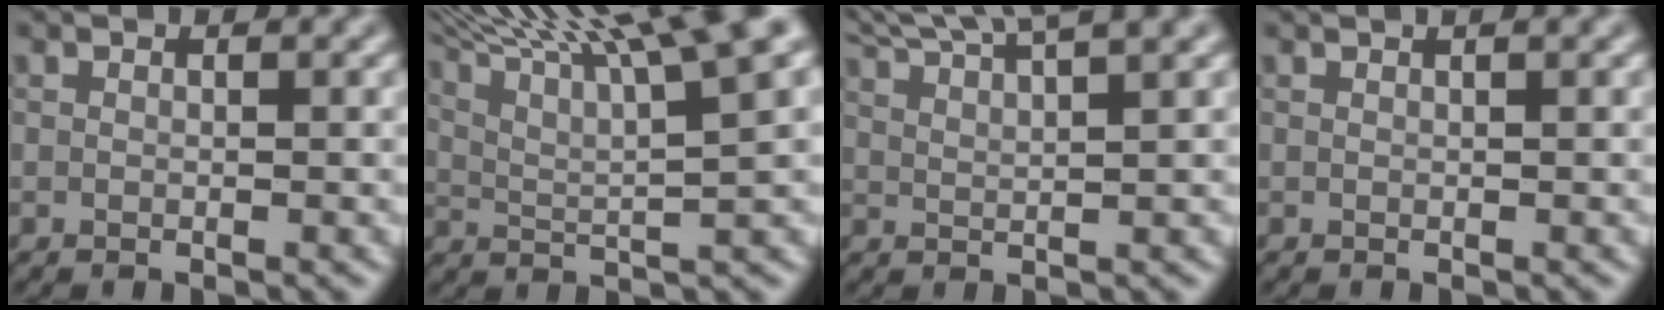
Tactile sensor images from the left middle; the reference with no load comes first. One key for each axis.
{"total": 12.5, "fx": 8.9, "fy": 2.3, "fz": 8.5, "tx": -0.127, "ty": 0.033, "tz": 0.116}
{"total": 7.2, "fx": 6.0, "fy": 1.3, "fz": 3.9, "tx": -0.050, "ty": 0.029, "tz": 0.064}
{"total": 1.1, "fx": 0.7, "fy": 0.4, "fz": 0.7, "tx": -0.005, "ty": -0.002, "tz": 0.002}